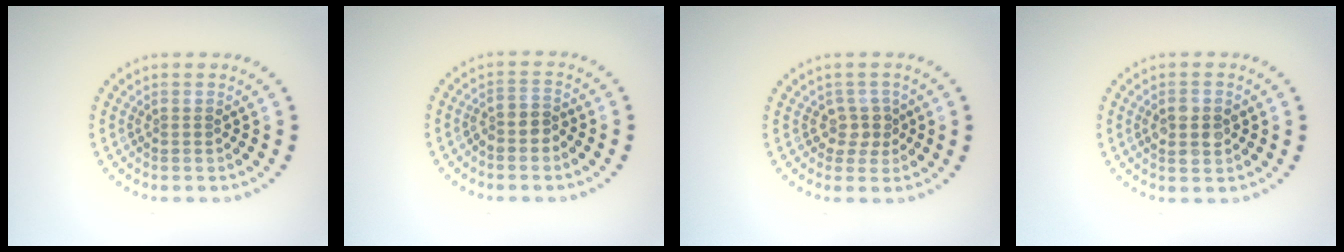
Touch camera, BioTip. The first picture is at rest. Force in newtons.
{"total": 1.5, "press": 1.2, "slide": 0.9}
{"total": 2.0, "press": 1.6, "slide": 1.2}
{"total": 2.9, "press": 2.9, "slide": 0.2}